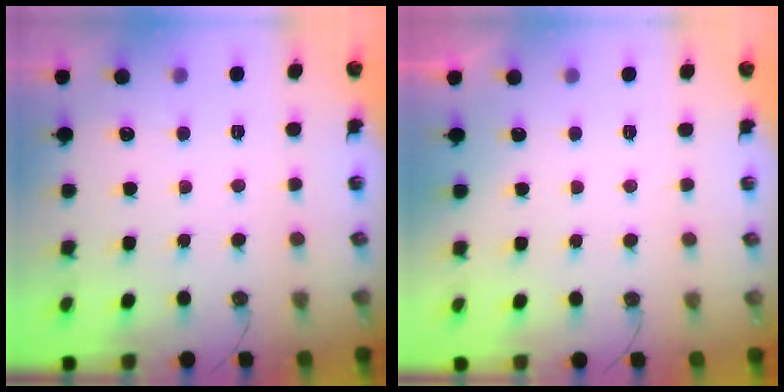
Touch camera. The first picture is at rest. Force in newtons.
{"total": 0.0}